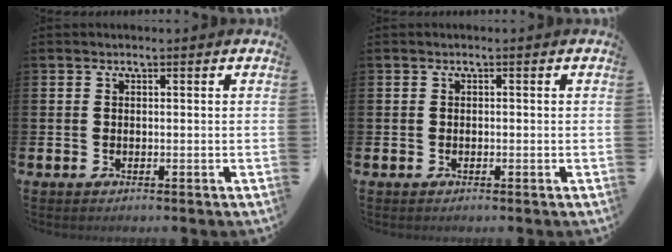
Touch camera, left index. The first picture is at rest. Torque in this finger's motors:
{"motor_torque": [-0.05, 0.17, 0.06, 0.00]}